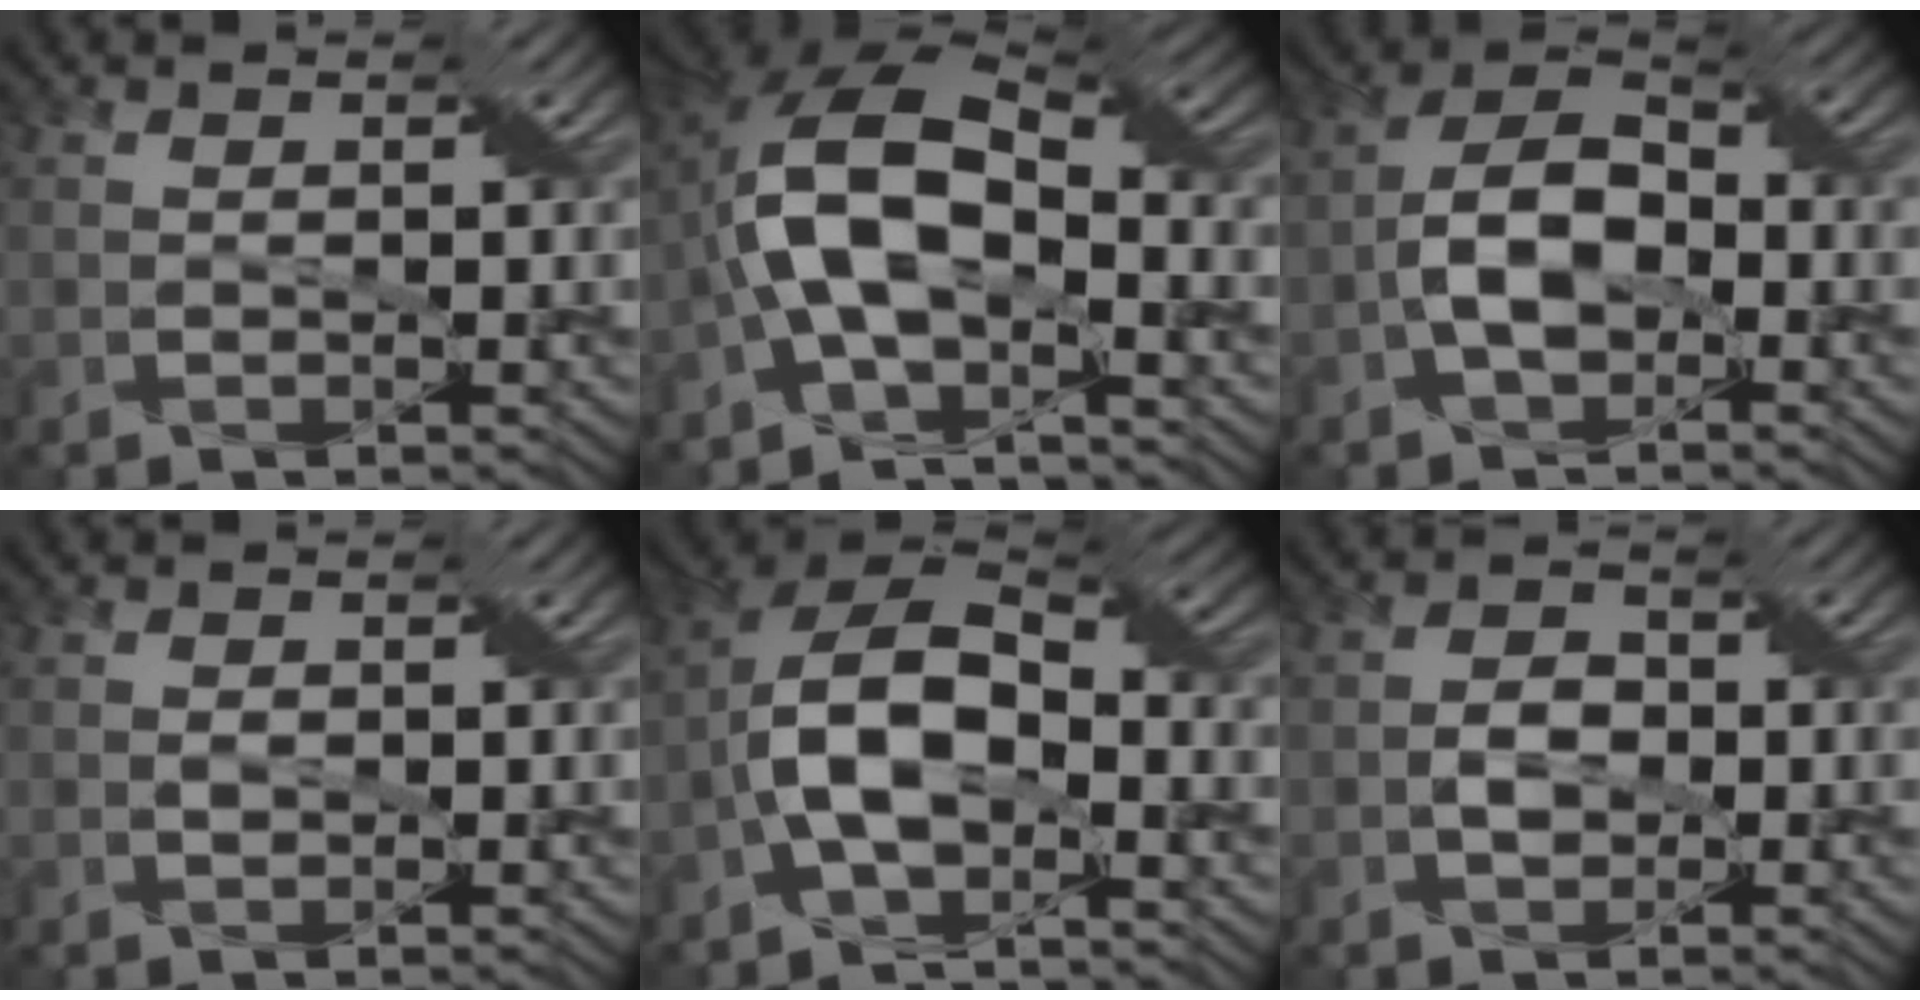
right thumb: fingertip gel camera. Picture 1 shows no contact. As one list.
[{"total": 11.7, "force": [-2.0, 5.9, 9.9], "torque": [-0.182, 0.015, -0.055]}, {"total": 7.1, "force": [-1.8, 4.3, 5.4], "torque": [-0.103, 0.012, -0.044]}, {"total": 0.7, "force": [0.2, 0.6, 0.4], "torque": [-0.006, 0.000, 0.005]}, {"total": 9.9, "force": [-2.5, 5.4, 8.0], "torque": [-0.157, 0.009, -0.062]}, {"total": 2.4, "force": [-0.6, 1.9, 1.4], "torque": [-0.023, 0.001, -0.014]}]